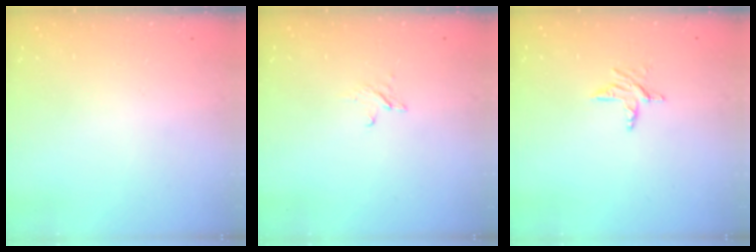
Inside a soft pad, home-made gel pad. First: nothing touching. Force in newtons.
{"total": 2.8, "press": 2.8, "slide": 0.3}
{"total": 5.5, "press": 5.5, "slide": 0.3}